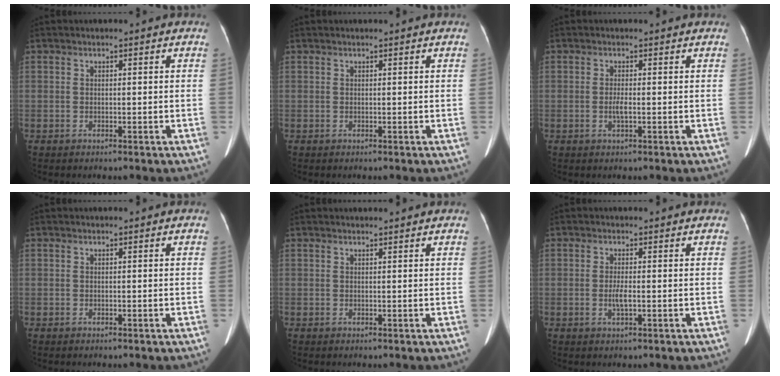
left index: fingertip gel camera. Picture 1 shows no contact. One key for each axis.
{"total": 0.0}
{"total": 1.3, "fx": -0.2, "fy": 0.1, "fz": 1.3, "tx": -0.026, "ty": 0.000, "tz": -0.005}
{"total": 0.0}
{"total": 1.9, "fx": 1.9, "fy": 0.1, "fz": 0.4, "tx": -0.009, "ty": 0.016, "tz": 0.024}
{"total": 1.8, "fx": -0.2, "fy": 0.2, "fz": 1.7, "tx": -0.036, "ty": -0.001, "tz": -0.003}